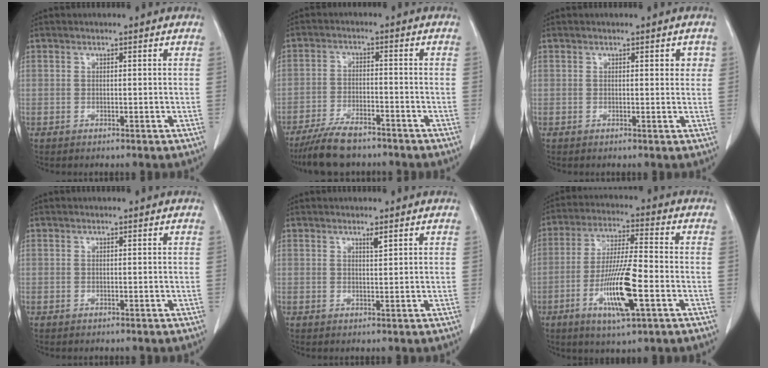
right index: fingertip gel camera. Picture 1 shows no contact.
{"total": 8.8, "force": [-7.3, 2.3, 4.3], "torque": [-0.079, -0.020, -0.126]}
{"total": 1.9, "force": [0.7, 0.8, 1.5], "torque": [-0.013, 0.000, 0.007]}
{"total": 0.0}
{"total": 1.1, "force": [0.8, 0.1, 0.8], "torque": [-0.016, -0.005, 0.014]}
{"total": 10.6, "force": [-3.6, 1.1, 9.9], "torque": [-0.184, -0.010, -0.063]}